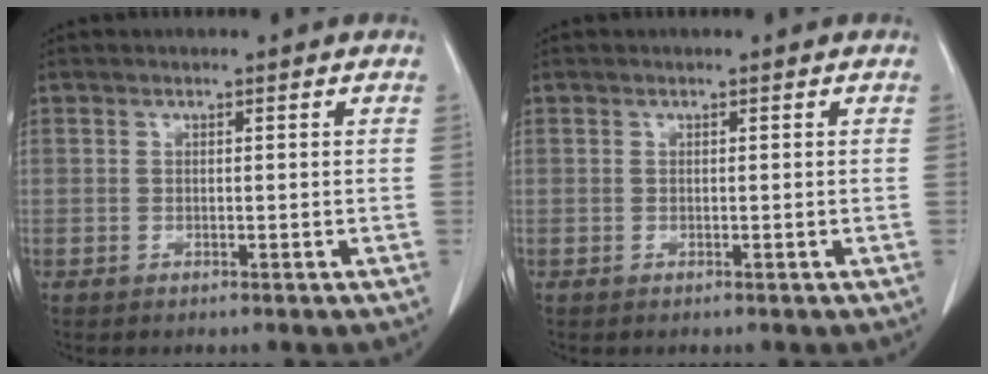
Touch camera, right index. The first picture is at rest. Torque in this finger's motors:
{"motor_torque": [-0.01, -0.01, 0.00, 0.00]}